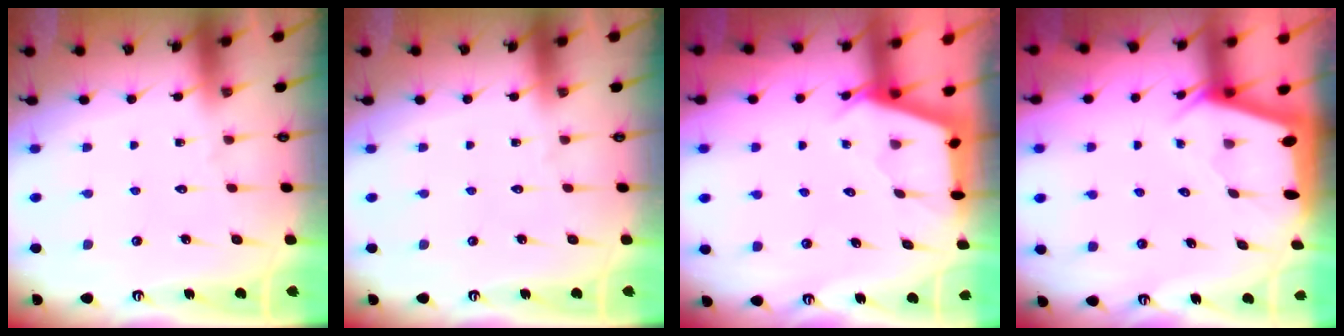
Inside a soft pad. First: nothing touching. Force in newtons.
{"total": 0.0}
{"total": 2.7, "press": 2.7, "slide": 0.3}
{"total": 2.0, "press": 2.0, "slide": 0.2}